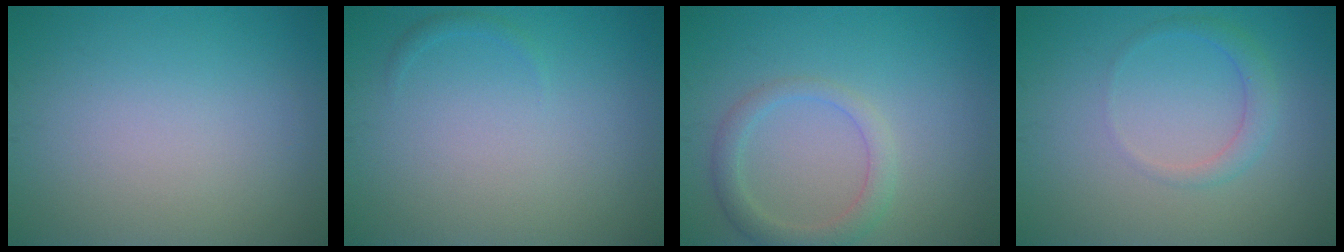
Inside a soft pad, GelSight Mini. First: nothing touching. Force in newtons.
{"total": 0.6, "press": 0.6, "slide": 0.0}
{"total": 2.6, "press": 2.6, "slide": 0.3}
{"total": 1.8, "press": 1.8, "slide": 0.1}